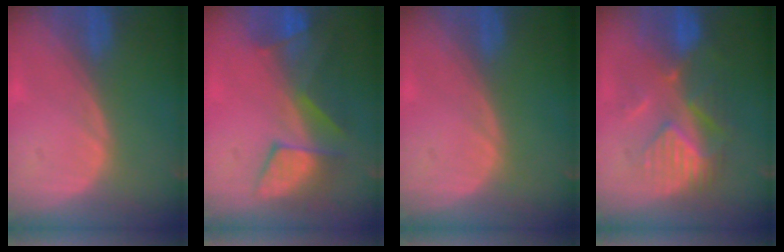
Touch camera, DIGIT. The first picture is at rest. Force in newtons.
{"total": 8.0, "press": 7.9, "slide": 1.7}
{"total": 0.0}
{"total": 8.6, "press": 8.6, "slide": 0.3}